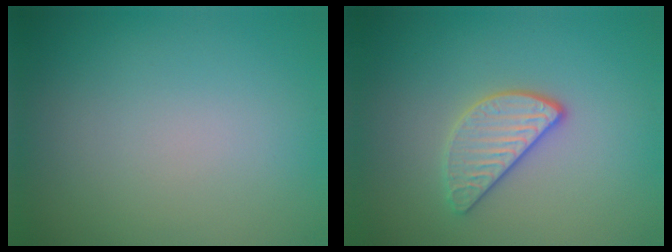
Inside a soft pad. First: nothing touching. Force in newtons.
{"total": 2.9, "press": 2.7, "slide": 1.2}